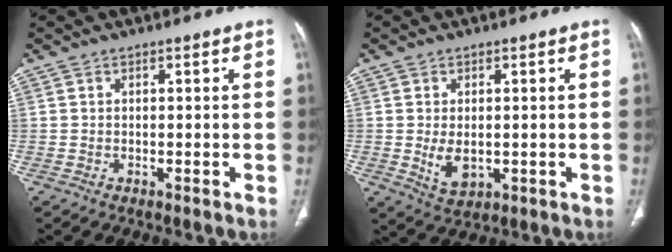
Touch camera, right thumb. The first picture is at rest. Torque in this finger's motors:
{"motor_torque": [-0.28, 0.33, 0.30, 0.43, 0.20]}